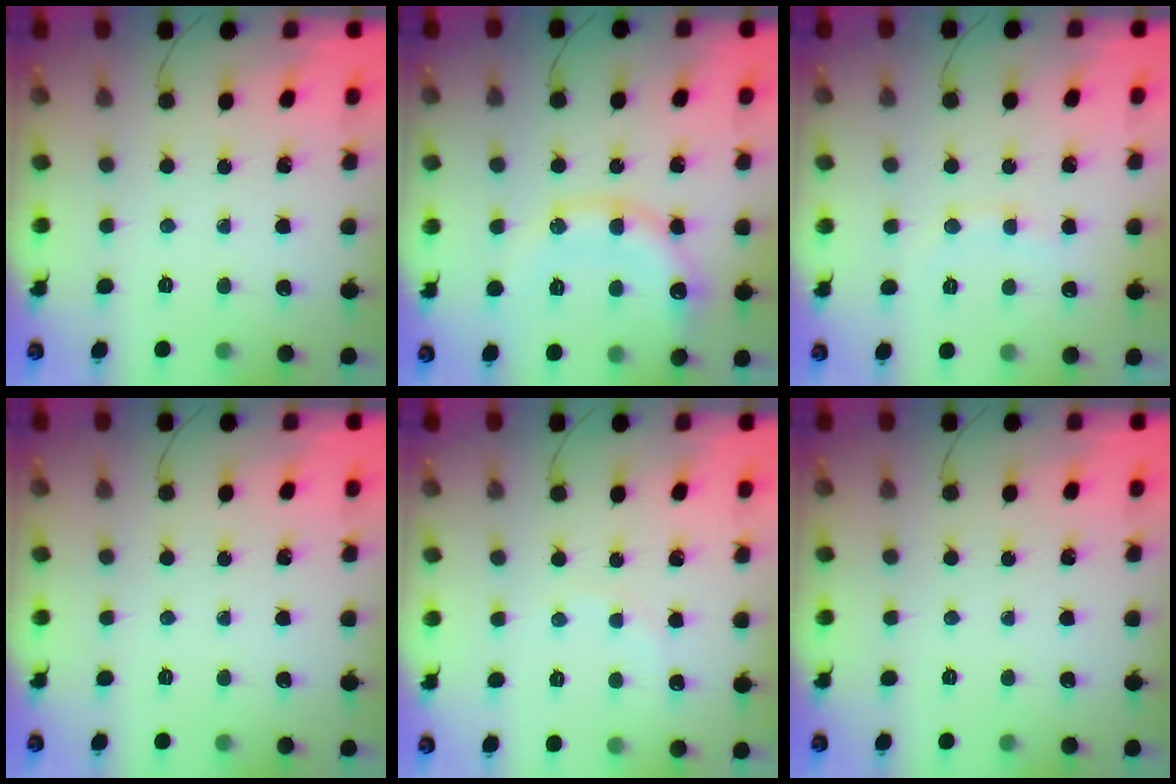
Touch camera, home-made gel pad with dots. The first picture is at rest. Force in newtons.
{"total": 15.0, "press": 14.9, "slide": 1.6}
{"total": 8.3, "press": 8.2, "slide": 1.3}
{"total": 0.0}
{"total": 3.9, "press": 3.7, "slide": 1.1}
{"total": 0.0}